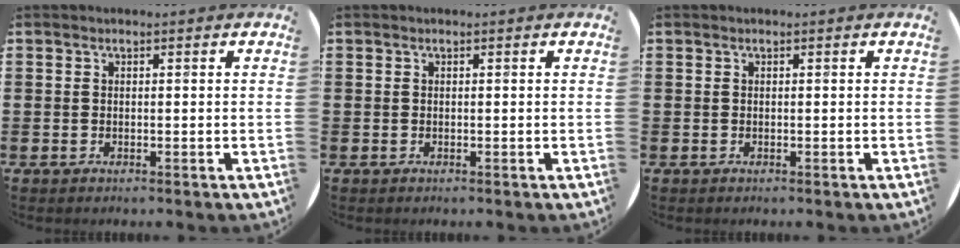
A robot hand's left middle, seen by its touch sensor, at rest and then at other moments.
{"total": 0.0}
{"total": 0.0}